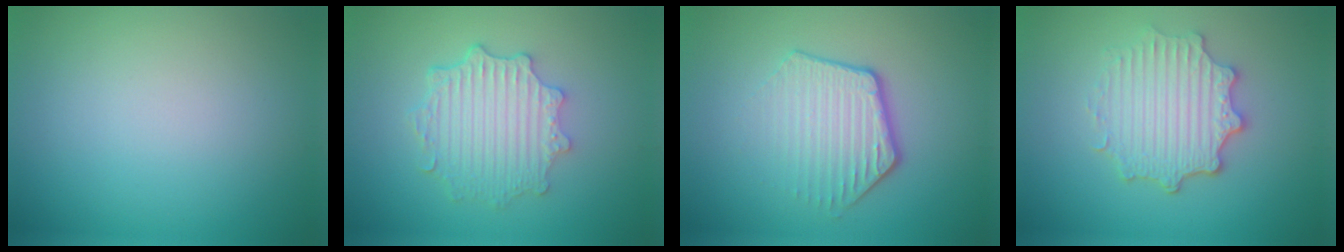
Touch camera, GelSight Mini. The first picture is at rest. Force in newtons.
{"total": 4.5, "press": 3.6, "slide": 2.8}
{"total": 3.8, "press": 2.9, "slide": 2.5}
{"total": 4.5, "press": 3.8, "slide": 2.4}